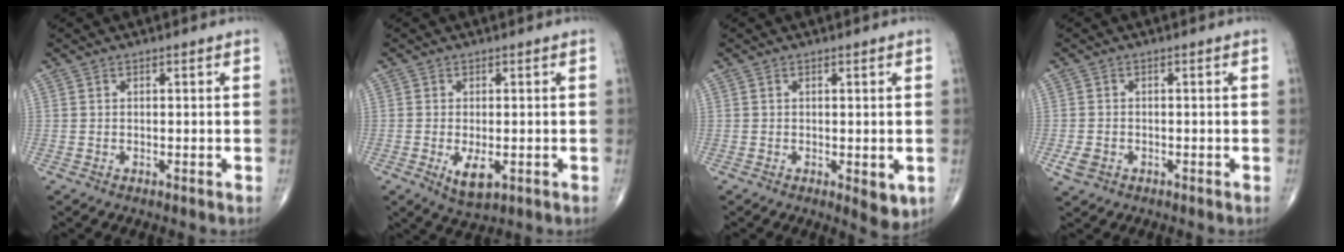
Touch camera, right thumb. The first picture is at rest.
{"total": 4.8, "force": [-1.4, 2.2, 4.0], "torque": [-0.066, -0.010, -0.017]}
{"total": 4.3, "force": [-0.9, 1.8, 3.8], "torque": [-0.038, -0.010, -0.008]}
{"total": 2.7, "force": [-1.1, 2.1, 1.4], "torque": [-0.028, 0.002, -0.017]}